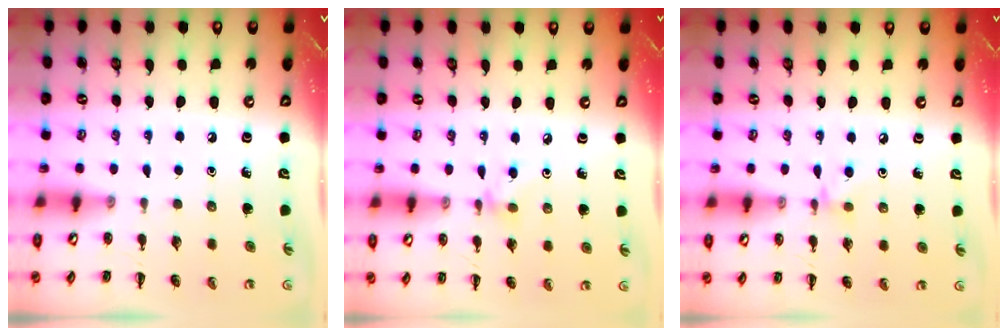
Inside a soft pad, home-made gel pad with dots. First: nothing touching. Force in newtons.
{"total": 4.5, "press": 4.3, "slide": 1.2}
{"total": 3.8, "press": 3.6, "slide": 1.4}